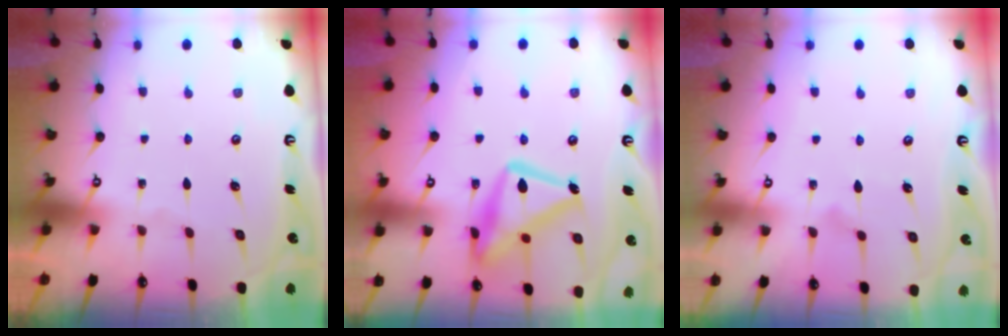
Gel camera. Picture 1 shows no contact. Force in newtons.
{"total": 19.2, "press": 19.2, "slide": 1.2}
{"total": 8.0, "press": 7.9, "slide": 0.4}